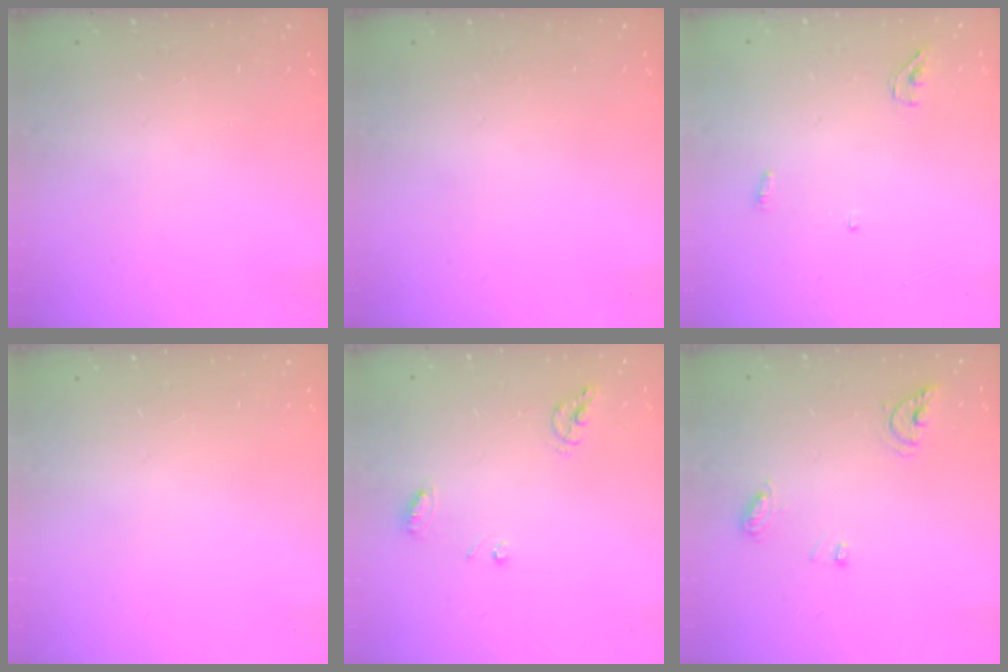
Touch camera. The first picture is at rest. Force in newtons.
{"total": 0.0}
{"total": 3.4, "press": 3.3, "slide": 1.0}
{"total": 0.0}
{"total": 7.5, "press": 7.4, "slide": 0.9}
{"total": 7.4, "press": 7.3, "slide": 0.9}